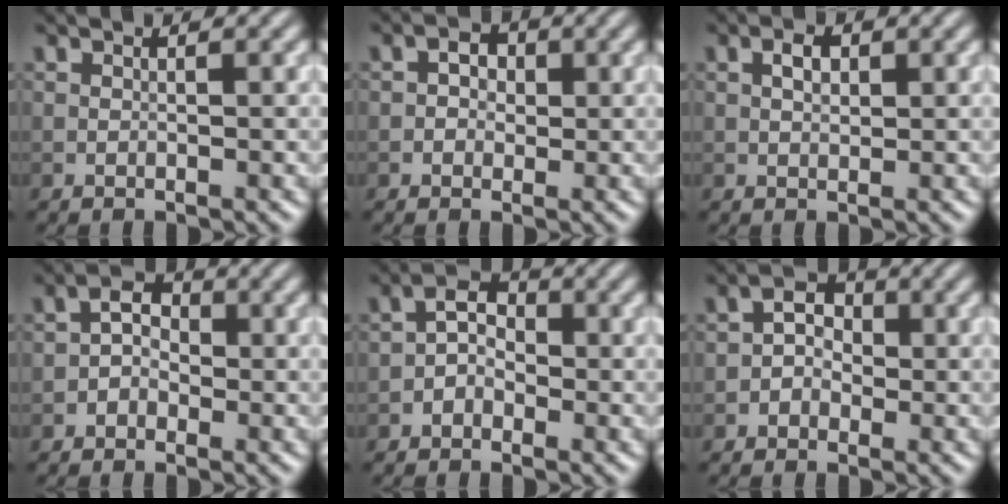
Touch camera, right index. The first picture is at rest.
{"total": 1.9, "force": [0.1, 1.6, 1.1], "torque": [-0.003, 0.002, -0.010]}
{"total": 1.6, "force": [0.3, 1.0, 1.3], "torque": [-0.020, 0.003, 0.004]}
{"total": 2.1, "force": [-0.7, 1.6, 1.2], "torque": [-0.016, 0.008, -0.019]}
{"total": 2.3, "force": [-1.0, 1.6, 1.4], "torque": [-0.019, 0.010, -0.024]}
{"total": 2.1, "force": [-0.6, 1.7, 1.1], "torque": [-0.012, 0.008, -0.017]}